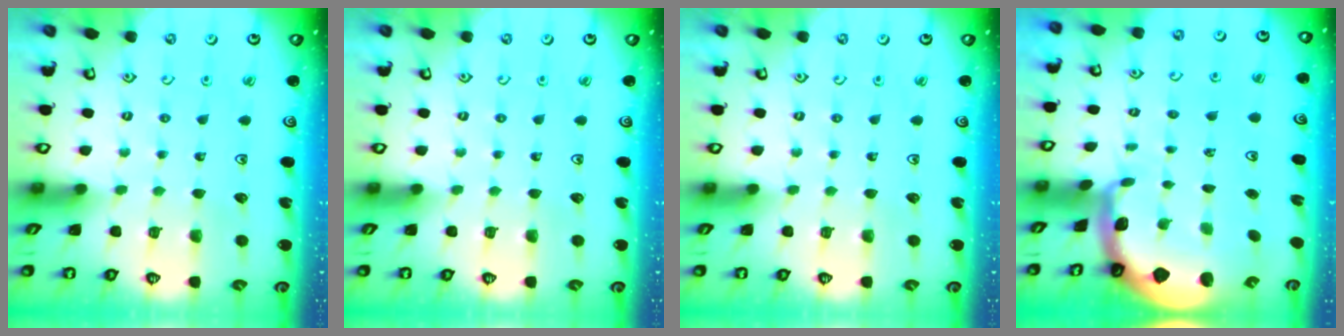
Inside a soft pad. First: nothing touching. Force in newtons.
{"total": 0.0}
{"total": 0.0}
{"total": 1.9, "press": 1.9, "slide": 0.4}